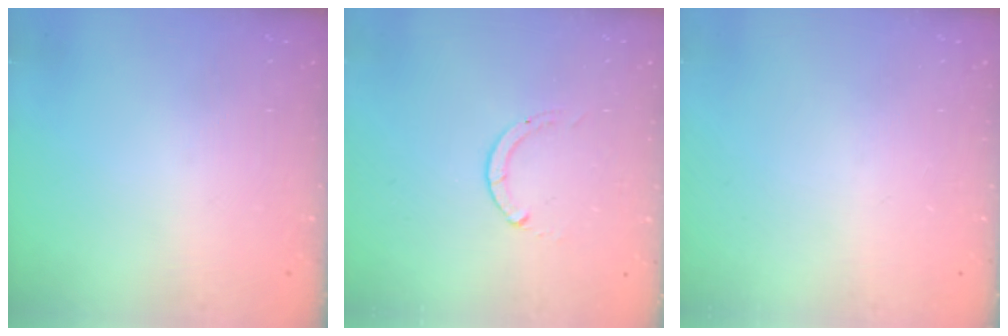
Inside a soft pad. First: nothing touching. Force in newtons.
{"total": 0.0}
{"total": 0.0}